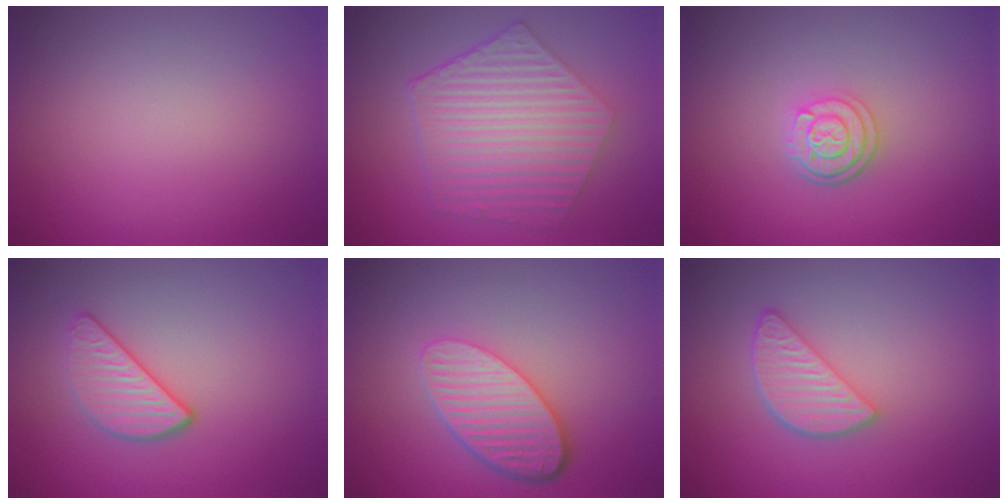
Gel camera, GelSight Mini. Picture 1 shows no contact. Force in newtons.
{"total": 6.9, "press": 5.0, "slide": 4.7}
{"total": 3.1, "press": 2.5, "slide": 1.8}
{"total": 3.0, "press": 2.6, "slide": 1.3}
{"total": 5.3, "press": 3.8, "slide": 3.6}
{"total": 3.5, "press": 2.9, "slide": 2.0}